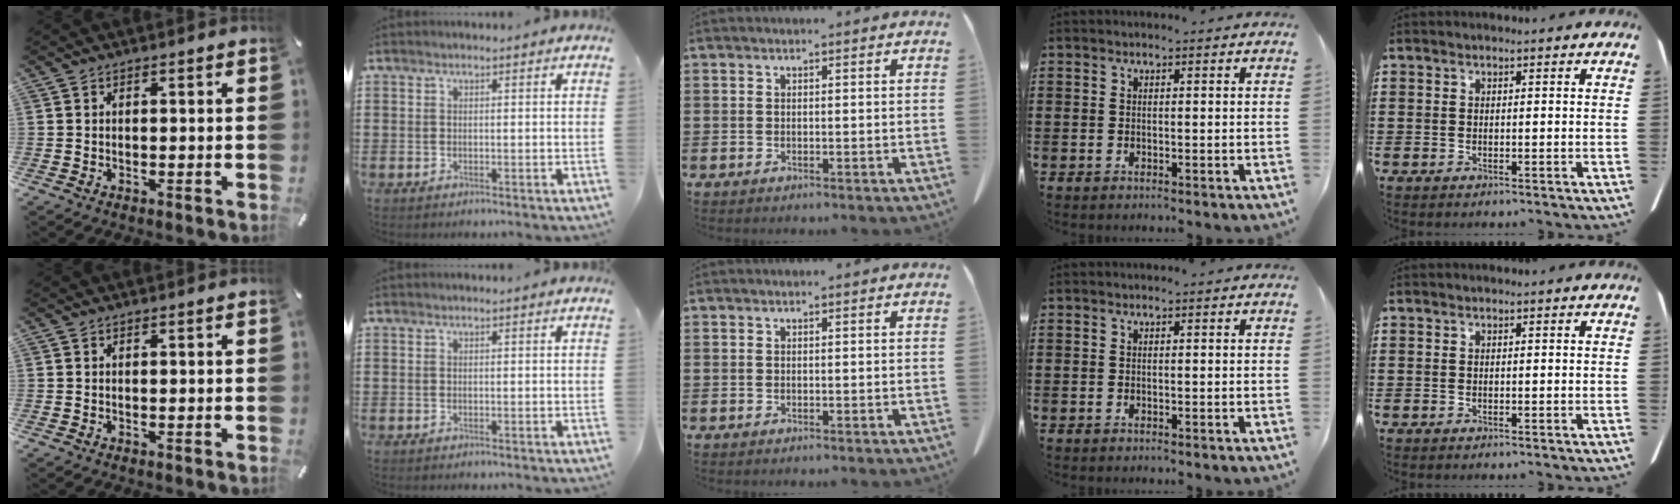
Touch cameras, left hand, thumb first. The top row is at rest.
{}